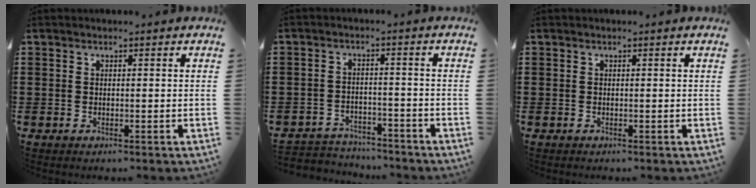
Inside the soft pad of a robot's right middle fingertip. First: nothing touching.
{"total": 3.4, "force": [-3.3, 0.7, -0.1], "torque": [-0.008, 0.001, -0.072]}
{"total": 0.0}